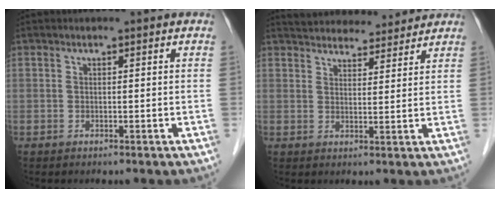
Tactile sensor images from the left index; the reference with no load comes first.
{"total": 11.6, "force": [11.0, 2.6, 2.7], "torque": [-0.032, 0.018, 0.155]}